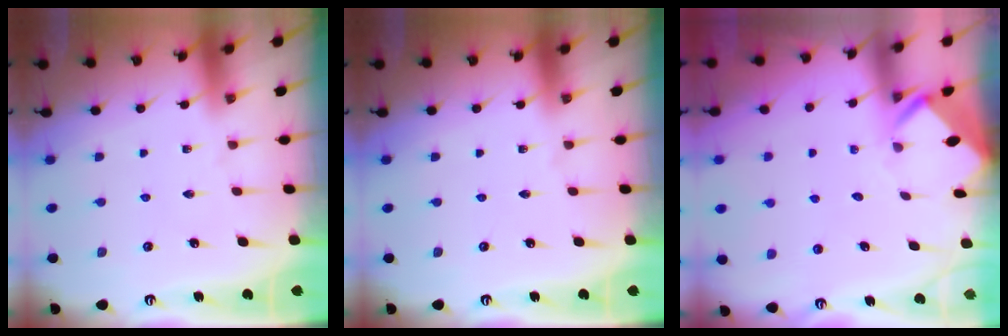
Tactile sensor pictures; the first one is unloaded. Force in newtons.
{"total": 0.0}
{"total": 3.5, "press": 3.5, "slide": 0.3}